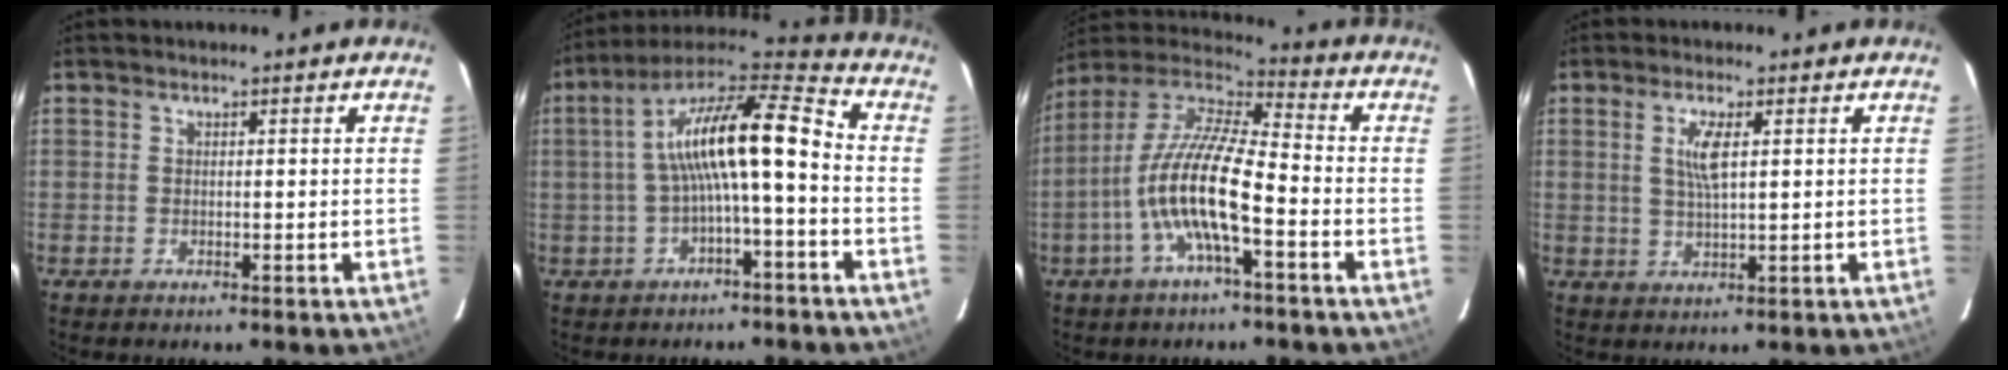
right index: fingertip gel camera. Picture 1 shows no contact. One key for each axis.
{"total": 14.6, "fx": -1.4, "fy": 3.0, "fz": 14.2, "tx": -0.259, "ty": 0.030, "tz": -0.027}
{"total": 14.6, "fx": -4.8, "fy": 3.1, "fz": 13.5, "tx": -0.257, "ty": -0.004, "tz": -0.097}
{"total": 4.3, "fx": 1.2, "fy": 0.9, "fz": 4.0, "tx": -0.078, "ty": -0.001, "tz": 0.024}